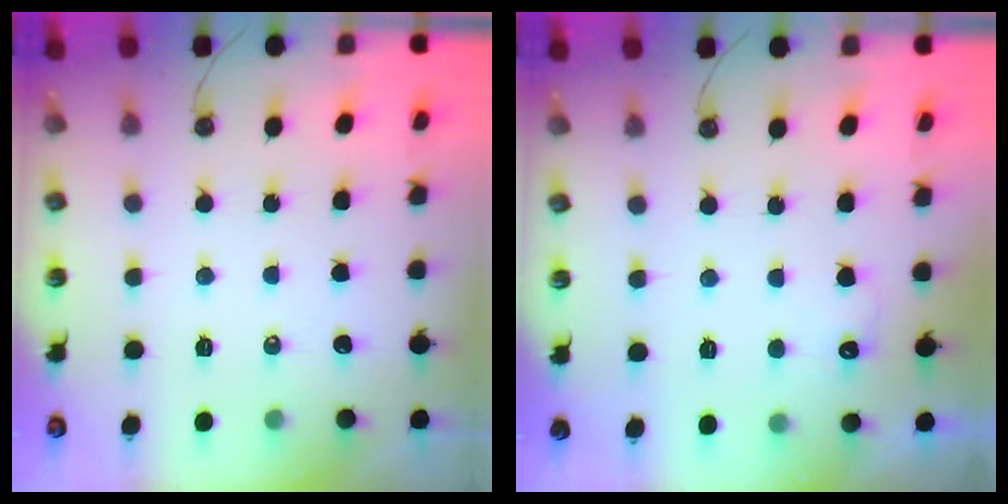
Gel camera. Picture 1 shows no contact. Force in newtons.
{"total": 4.1, "press": 3.9, "slide": 1.1}